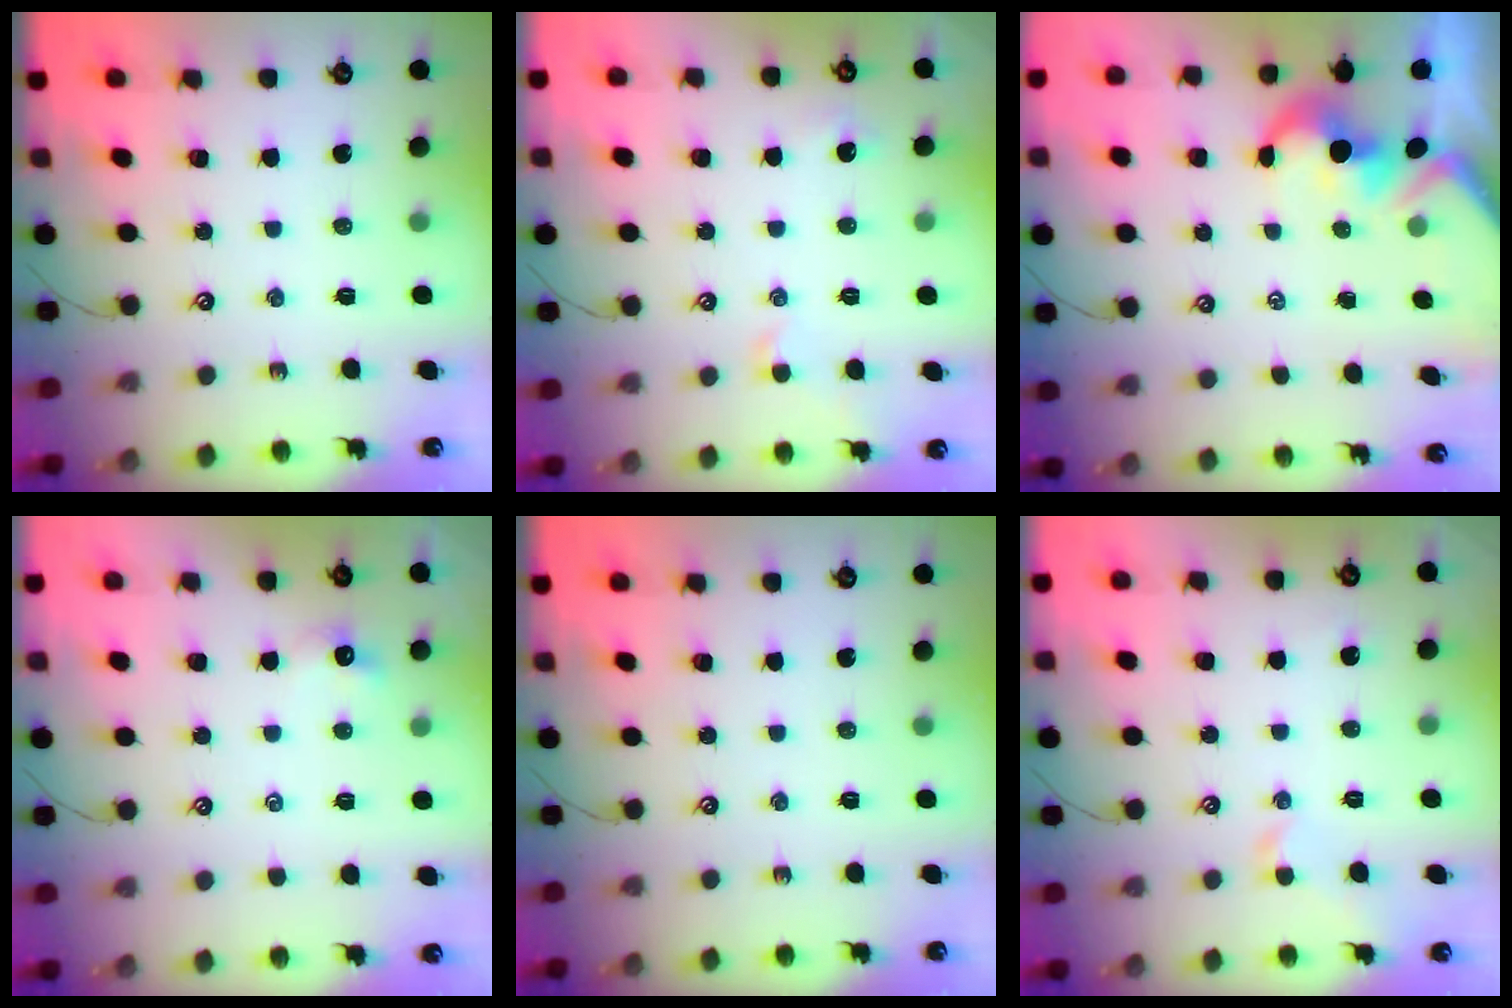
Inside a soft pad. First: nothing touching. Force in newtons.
{"total": 1.1, "press": 1.0, "slide": 0.5}
{"total": 1.7, "press": 1.4, "slide": 1.0}
{"total": 1.2, "press": 1.0, "slide": 0.6}
{"total": 0.0}
{"total": 1.4, "press": 1.3, "slide": 0.6}